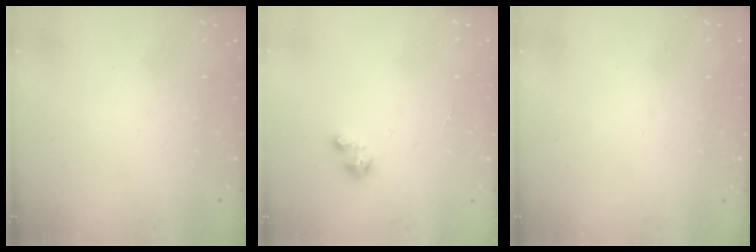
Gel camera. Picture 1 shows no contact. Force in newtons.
{"total": 2.0, "press": 2.0, "slide": 0.2}
{"total": 0.0}